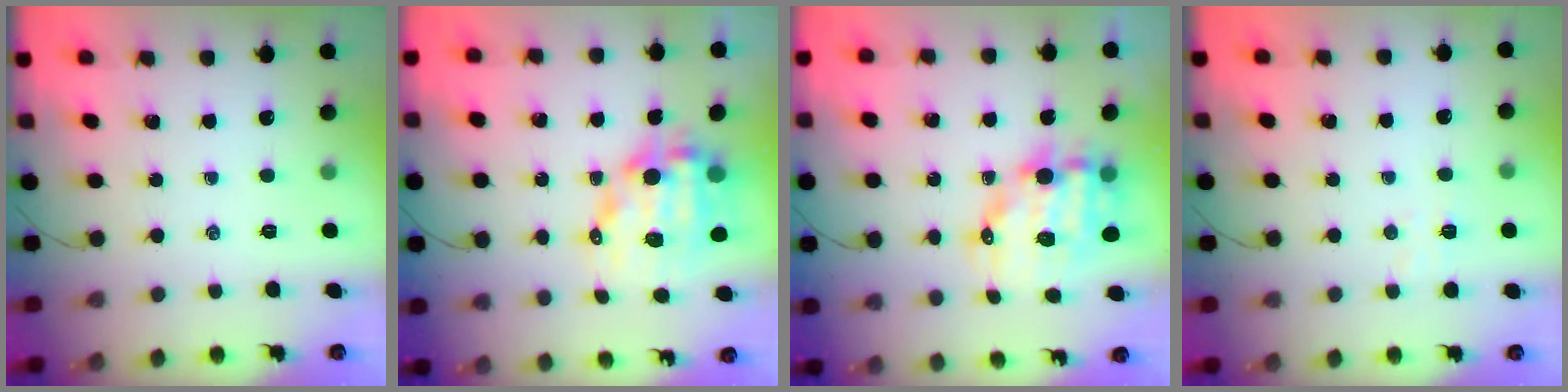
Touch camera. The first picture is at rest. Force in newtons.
{"total": 12.3, "press": 11.9, "slide": 3.0}
{"total": 13.4, "press": 13.1, "slide": 3.0}
{"total": 3.5, "press": 3.4, "slide": 0.8}